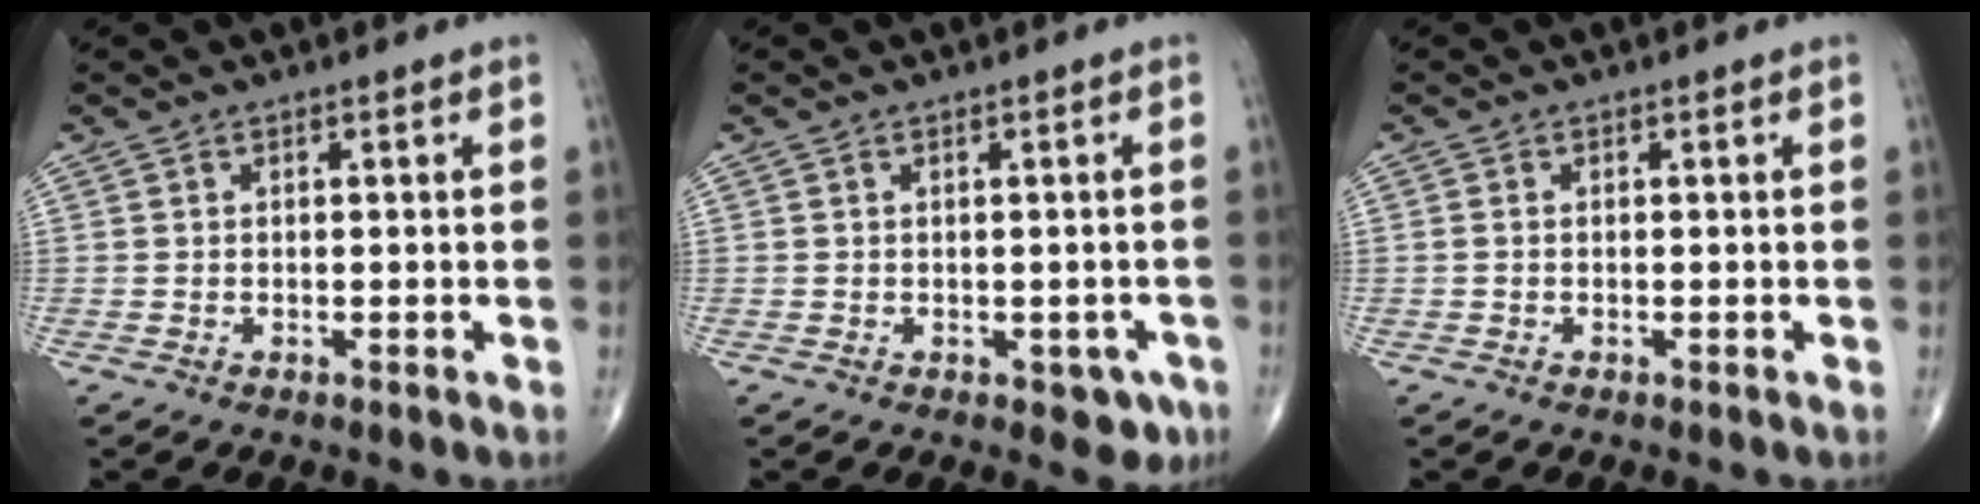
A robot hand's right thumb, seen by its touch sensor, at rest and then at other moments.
{"total": 3.8, "force": [-1.3, 2.3, 2.7], "torque": [-0.010, 0.003, -0.011]}
{"total": 0.5, "force": [-0.1, 0.4, 0.4], "torque": [-0.010, -0.001, -0.004]}